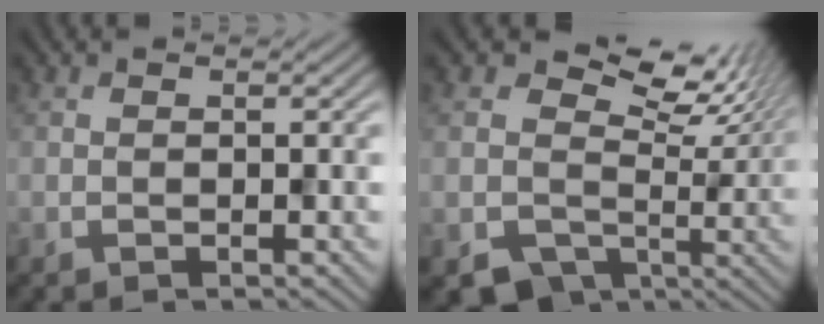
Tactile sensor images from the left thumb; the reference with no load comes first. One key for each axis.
{"total": 12.6, "fx": 3.1, "fy": 9.7, "fz": 7.4, "tx": -0.132, "ty": -0.012, "tz": 0.059}